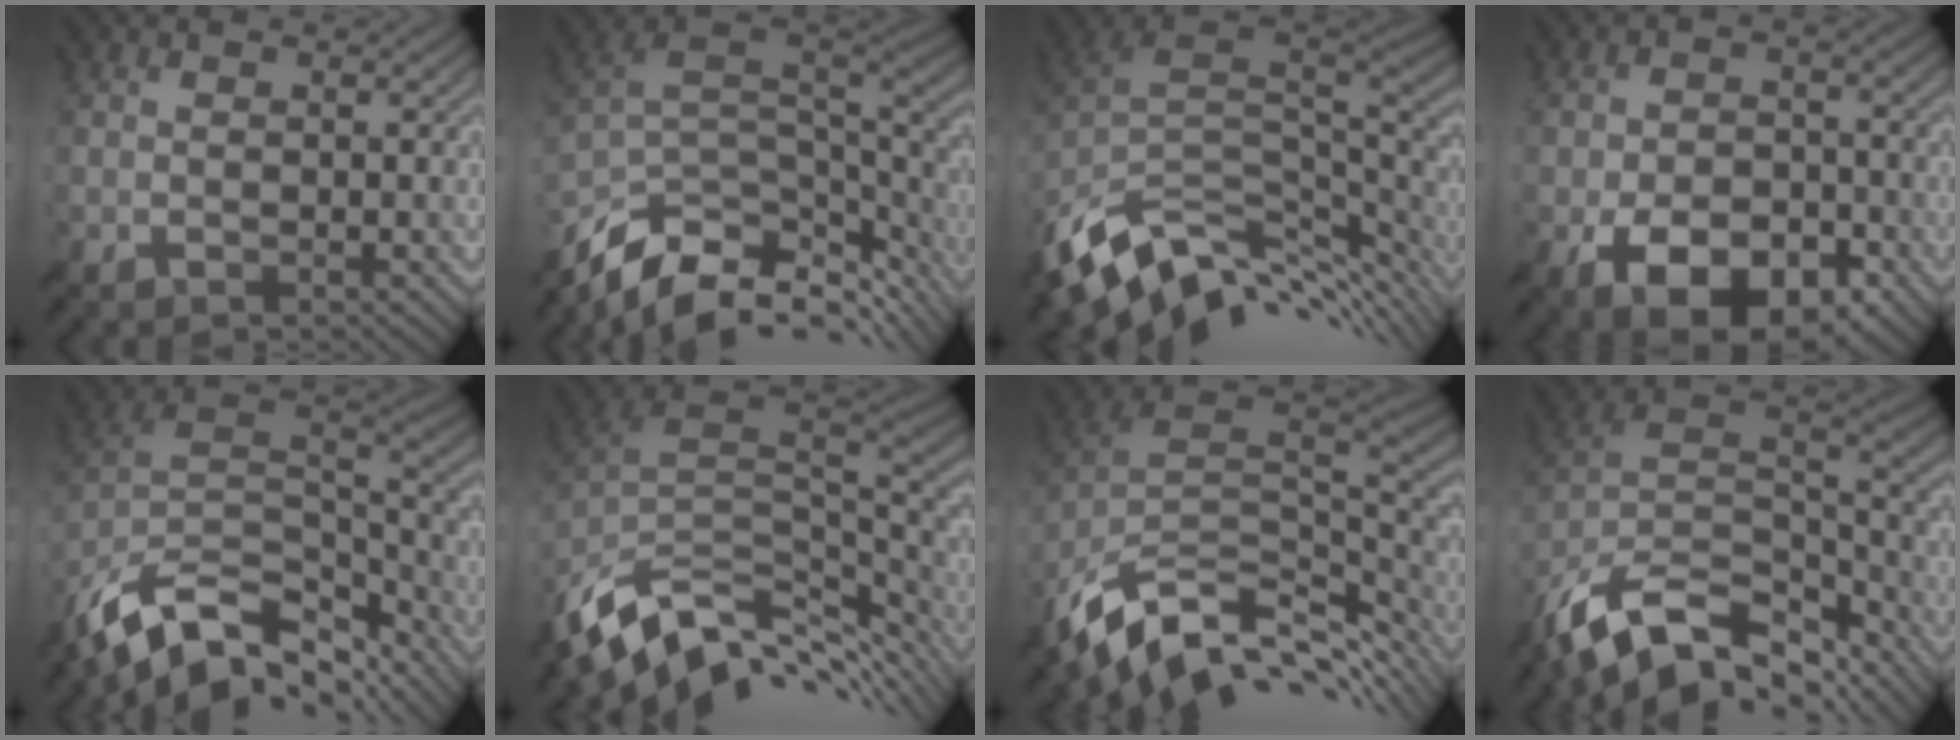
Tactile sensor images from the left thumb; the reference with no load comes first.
{"total": 13.5, "force": [-7.9, 6.3, 8.9], "torque": [-0.219, -0.026, -0.126]}
{"total": 12.9, "force": [-5.4, 6.8, 9.5], "torque": [-0.213, -0.015, -0.096]}
{"total": 10.3, "force": [-4.9, 5.5, 7.2], "torque": [-0.129, -0.008, -0.082]}
{"total": 15.3, "force": [-10.1, 7.0, 9.1], "torque": [-0.225, -0.018, -0.164]}
{"total": 12.5, "force": [-5.7, 6.5, 9.0], "torque": [-0.209, -0.014, -0.096]}
{"total": 13.7, "force": [-5.8, 7.6, 9.9], "torque": [-0.221, -0.014, -0.104]}
{"total": 15.9, "force": [-10.5, 7.3, 9.5], "torque": [-0.235, -0.023, -0.167]}